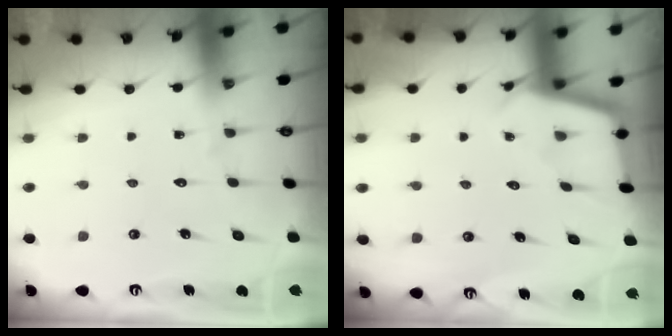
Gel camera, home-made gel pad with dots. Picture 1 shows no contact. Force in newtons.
{"total": 2.9, "press": 2.9, "slide": 0.3}